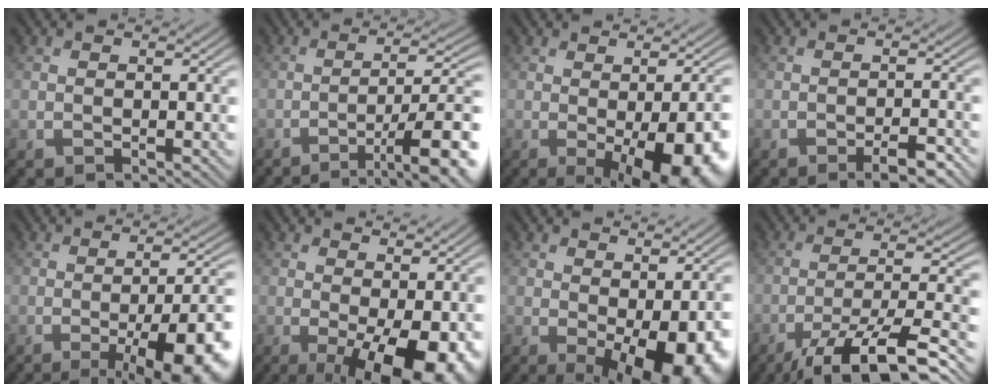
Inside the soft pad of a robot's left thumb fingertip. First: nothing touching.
{"total": 11.2, "force": [-5.6, 2.2, 9.5], "torque": [-0.139, 0.011, -0.078]}
{"total": 12.6, "force": [-3.6, 4.4, 11.3], "torque": [-0.118, -0.021, -0.026]}
{"total": 3.5, "force": [-2.4, 0.6, 2.5], "torque": [-0.037, 0.007, -0.037]}
{"total": 12.9, "force": [-4.9, 3.6, 11.4], "torque": [-0.139, -0.001, -0.068]}
{"total": 9.9, "force": [-1.8, 4.0, 8.9], "torque": [-0.121, -0.008, -0.016]}
{"total": 9.5, "force": [-1.8, 4.1, 8.4], "torque": [-0.115, -0.016, -0.010]}
{"total": 13.2, "force": [-8.6, 3.1, 9.5], "torque": [-0.165, -0.003, -0.141]}